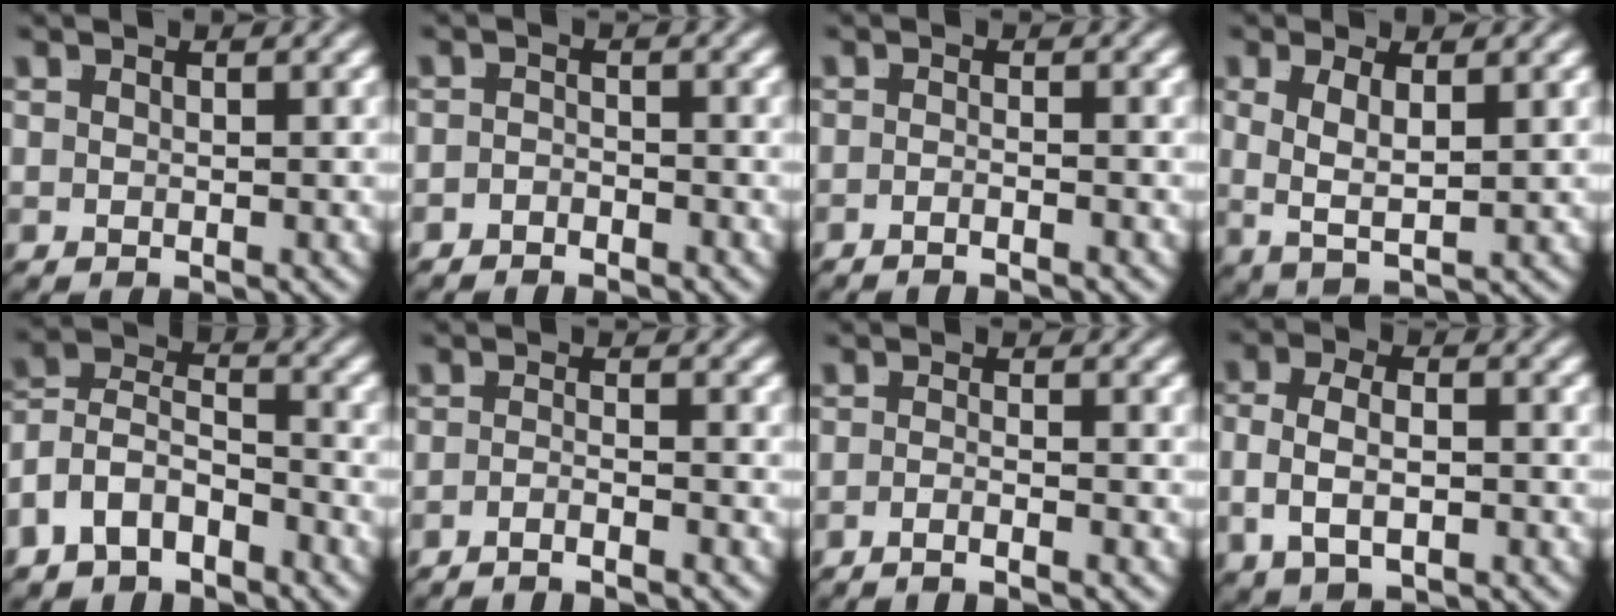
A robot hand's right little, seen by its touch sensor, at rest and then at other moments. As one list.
[{"total": 2.3, "force": [-2.2, 0.2, -0.3], "torque": [0.011, -0.014, -0.033]}, {"total": 1.9, "force": [-1.7, -0.6, 0.5], "torque": [-0.003, -0.002, -0.031]}, {"total": 4.3, "force": [0.4, 2.4, 3.5], "torque": [-0.074, -0.010, 0.012]}, {"total": 8.7, "force": [-2.6, 7.6, 3.5], "torque": [-0.090, -0.027, -0.052]}, {"total": 2.7, "force": [-2.6, -0.4, 0.7], "torque": [-0.009, -0.009, -0.041]}, {"total": 2.4, "force": [-2.1, -0.5, 1.0], "torque": [-0.012, -0.005, -0.036]}, {"total": 4.1, "force": [-0.9, 2.4, 3.2], "torque": [-0.063, -0.009, -0.007]}]